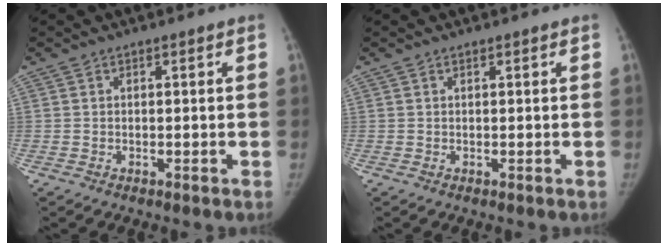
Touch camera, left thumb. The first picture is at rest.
{"total": 0.0}